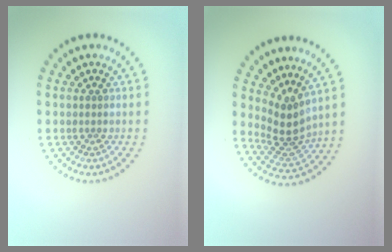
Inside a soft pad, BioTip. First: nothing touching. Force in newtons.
{"total": 3.4, "press": 2.4, "slide": 2.5}